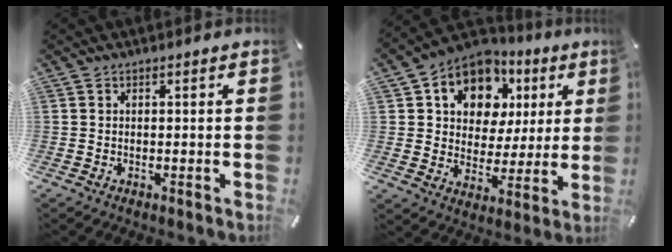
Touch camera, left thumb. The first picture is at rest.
{"total": 11.3, "force": [4.9, 9.5, 3.6], "torque": [-0.073, -0.030, 0.096]}